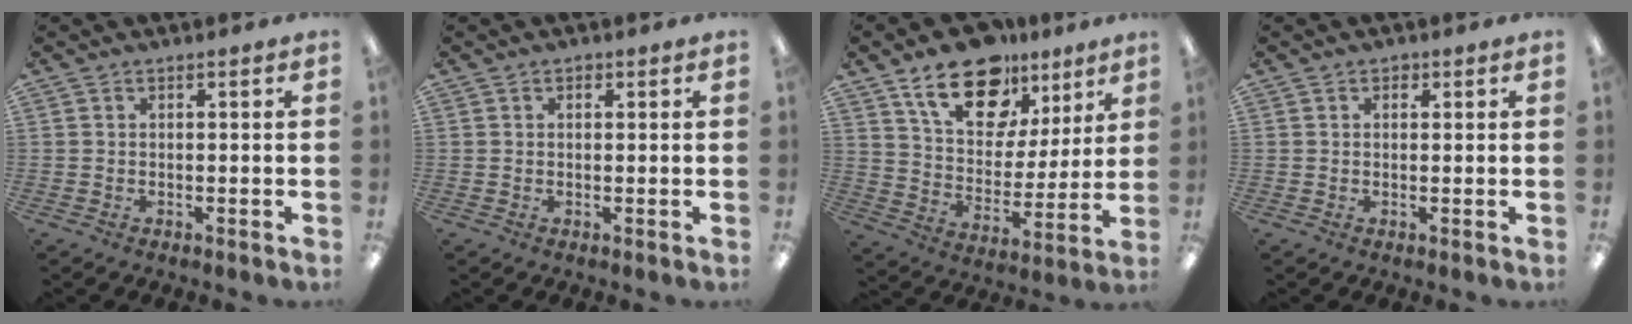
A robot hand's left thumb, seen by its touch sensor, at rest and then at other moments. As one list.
[{"total": 0.8, "force": [0.3, 0.7, 0.2], "torque": [0.003, -0.001, 0.004]}, {"total": 18.6, "force": [12.3, 10.8, 8.8], "torque": [-0.138, -0.065, 0.218]}, {"total": 1.1, "force": [0.5, 0.9, 0.4], "torque": [0.000, 0.000, 0.008]}]